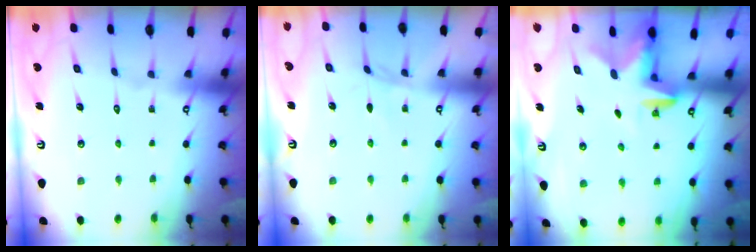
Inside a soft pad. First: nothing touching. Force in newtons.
{"total": 2.7, "press": 2.7, "slide": 0.4}
{"total": 2.6, "press": 2.6, "slide": 0.4}